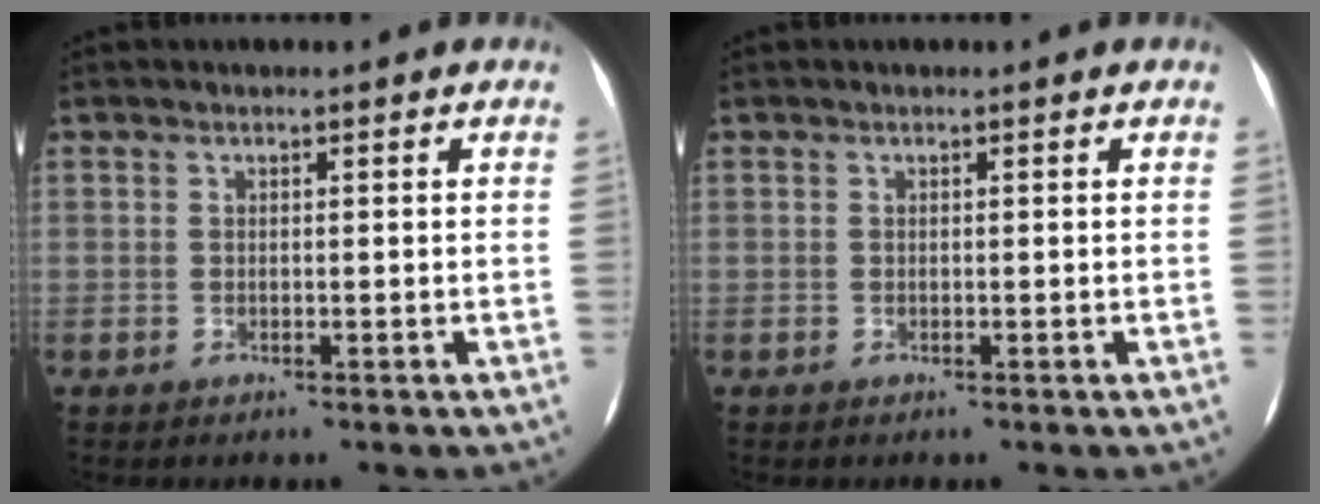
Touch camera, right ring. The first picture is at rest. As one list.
[{"total": 0.0}]